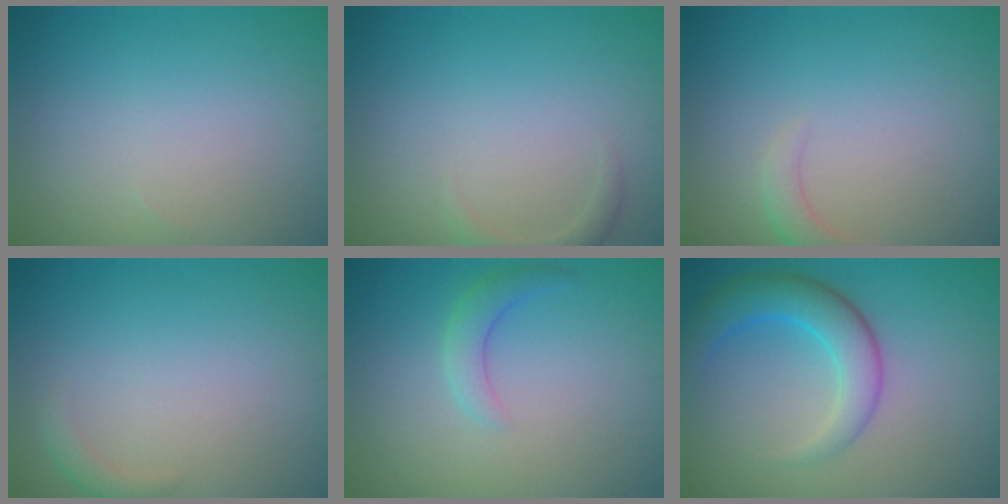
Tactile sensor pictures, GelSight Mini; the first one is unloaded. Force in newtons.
{"total": 1.2, "press": 1.2, "slide": 0.2}
{"total": 1.6, "press": 1.6, "slide": 0.3}
{"total": 1.0, "press": 1.0, "slide": 0.0}
{"total": 2.0, "press": 2.0, "slide": 0.1}
{"total": 4.5, "press": 4.5, "slide": 0.3}